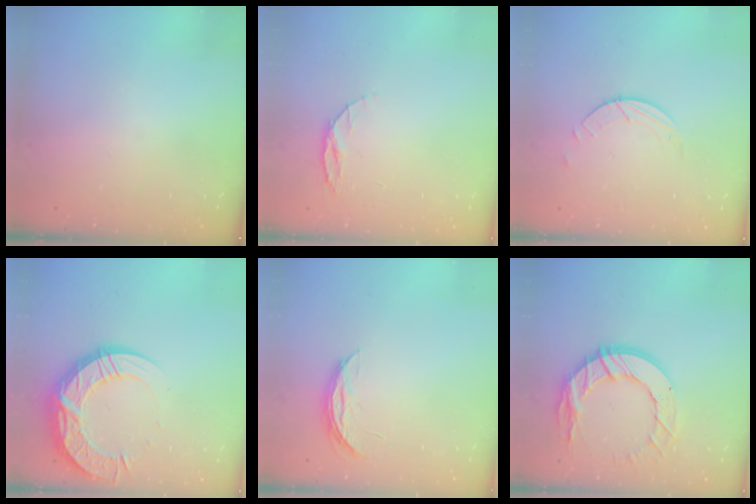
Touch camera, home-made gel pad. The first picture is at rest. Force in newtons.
{"total": 5.4, "press": 5.3, "slide": 0.6}
{"total": 2.0, "press": 2.0, "slide": 0.2}
{"total": 17.4, "press": 17.4, "slide": 1.3}
{"total": 4.2, "press": 4.2, "slide": 0.5}
{"total": 14.3, "press": 14.2, "slide": 1.4}